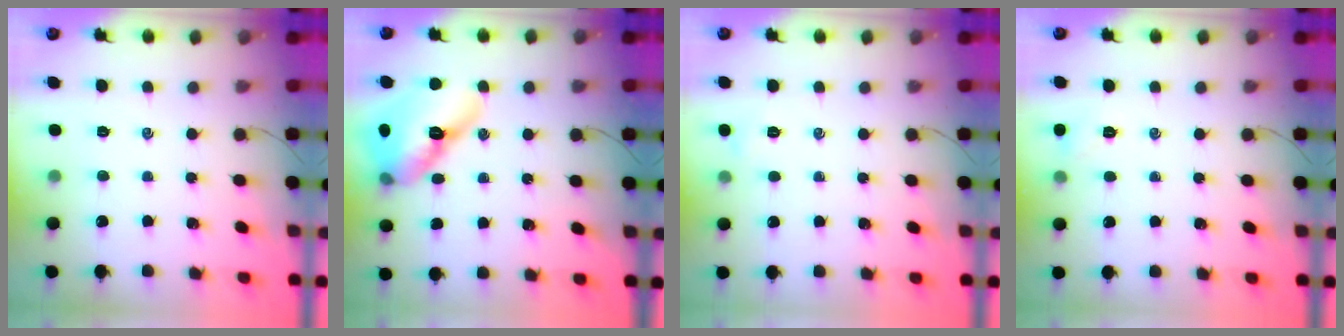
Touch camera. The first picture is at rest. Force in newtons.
{"total": 16.7, "press": 16.0, "slide": 4.9}
{"total": 3.8, "press": 3.7, "slide": 1.1}
{"total": 4.9, "press": 4.7, "slide": 1.5}